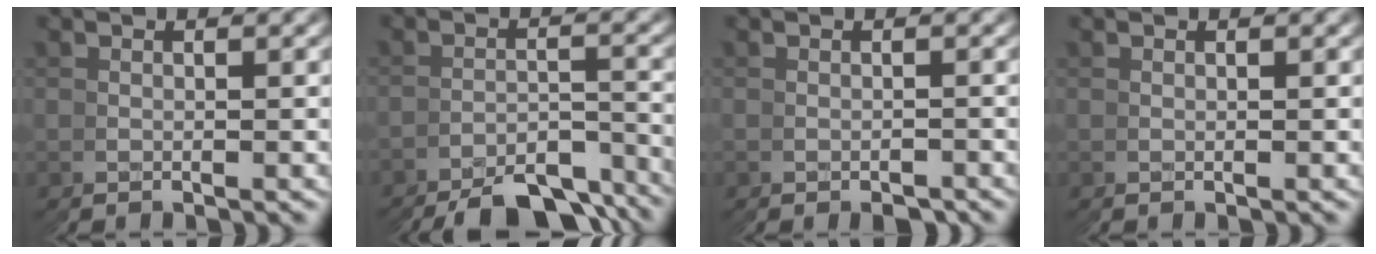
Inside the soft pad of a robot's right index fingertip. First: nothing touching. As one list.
[{"total": 7.5, "force": [-6.9, 1.3, 2.5], "torque": [-0.022, -0.002, -0.110]}, {"total": 1.5, "force": [-1.3, 0.7, 0.4], "torque": [-0.002, -0.006, -0.019]}, {"total": 0.0}]